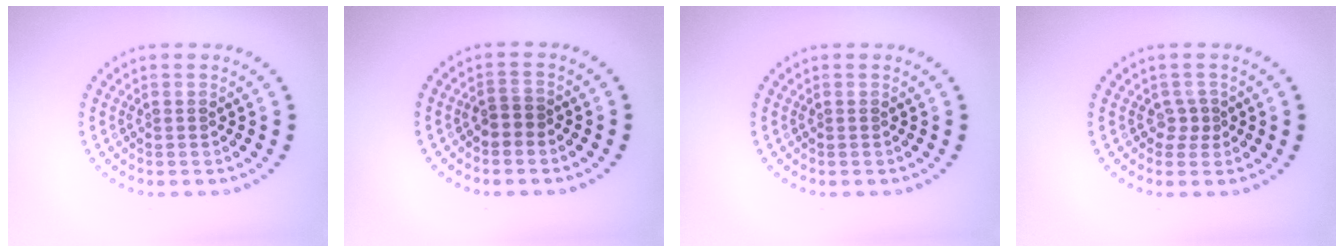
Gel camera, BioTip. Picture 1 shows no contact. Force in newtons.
{"total": 1.1, "press": 1.0, "slide": 0.5}
{"total": 0.0}
{"total": 1.1, "press": 0.8, "slide": 0.8}